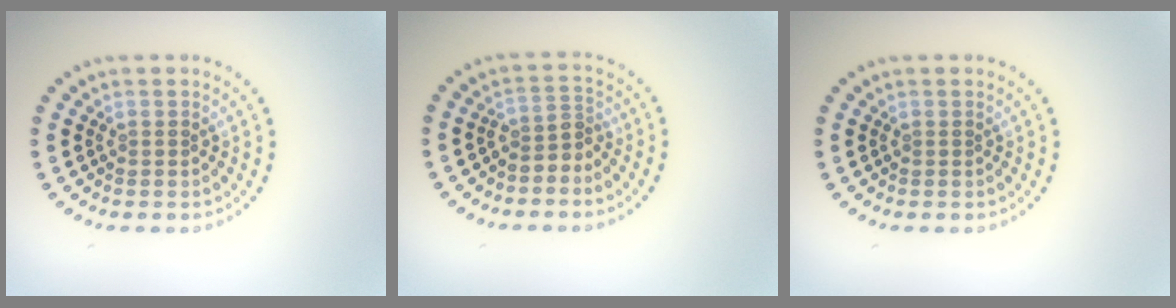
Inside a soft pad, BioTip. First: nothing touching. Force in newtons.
{"total": 2.2, "press": 1.5, "slide": 1.6}
{"total": 0.0}